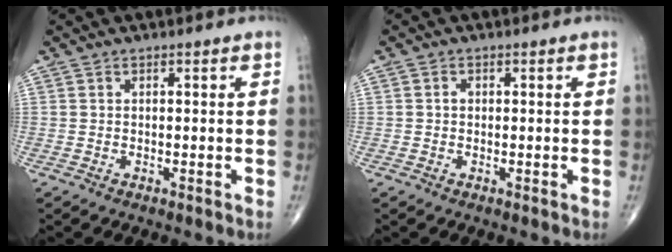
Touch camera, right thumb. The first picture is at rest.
{"total": 0.9, "force": [0.0, 0.7, 0.5], "torque": [-0.005, 0.002, -0.003]}